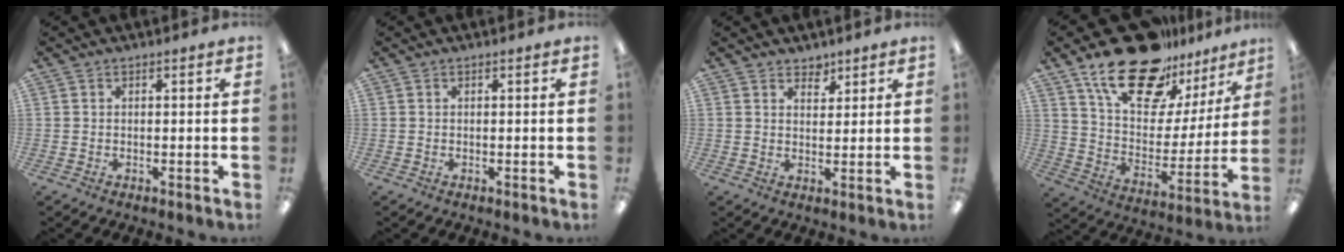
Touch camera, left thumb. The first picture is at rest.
{"total": 0.0}
{"total": 3.4, "force": [2.9, 1.7, 0.4], "torque": [0.011, -0.021, 0.049]}
{"total": 22.7, "force": [16.7, 10.5, 11.3], "torque": [-0.189, -0.102, 0.292]}